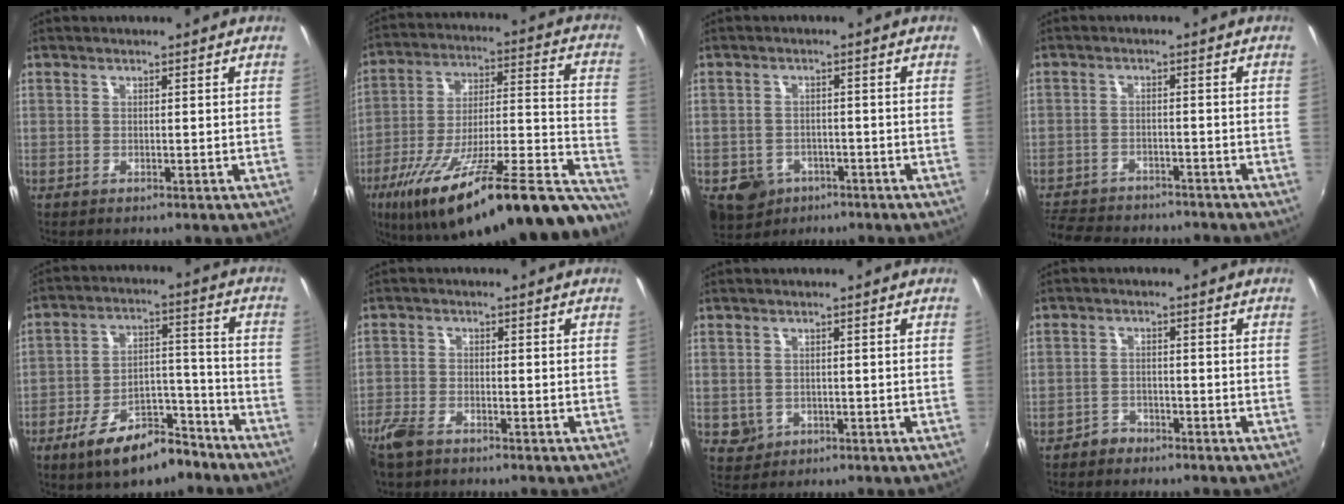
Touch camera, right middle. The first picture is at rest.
{"total": 34.8, "force": [-25.1, 7.7, 22.9], "torque": [-0.331, -0.031, -0.369]}
{"total": 8.3, "force": [-4.5, 6.3, 2.9], "torque": [-0.077, -0.003, -0.063]}
{"total": 13.5, "force": [-11.7, 4.8, 4.8], "torque": [-0.124, -0.008, -0.177]}
{"total": 14.2, "force": [-10.0, 6.2, 8.0], "torque": [-0.147, 0.021, -0.148]}
{"total": 5.7, "force": [-4.4, 2.3, 2.7], "torque": [-0.076, -0.012, -0.091]}
{"total": 2.8, "force": [-0.5, 2.7, 0.7], "torque": [-0.015, -0.002, 0.000]}
{"total": 2.7, "force": [-2.3, 1.5, 0.1], "torque": [-0.006, 0.009, -0.042]}